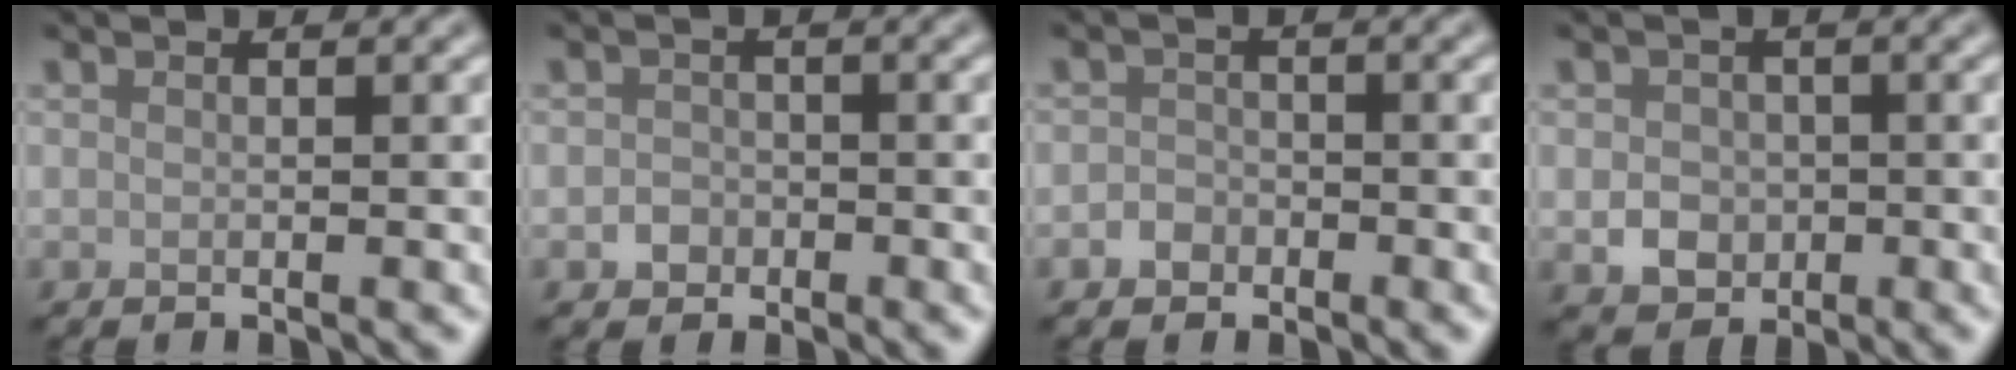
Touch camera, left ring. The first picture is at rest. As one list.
[{"total": 1.4, "force": [-0.5, 1.2, 0.3], "torque": [0.004, 0.001, -0.012]}, {"total": 1.4, "force": [-0.7, 1.2, 0.3], "torque": [0.003, 0.003, -0.016]}, {"total": 2.8, "force": [-0.4, 2.4, 1.3], "torque": [-0.020, -0.003, -0.009]}]